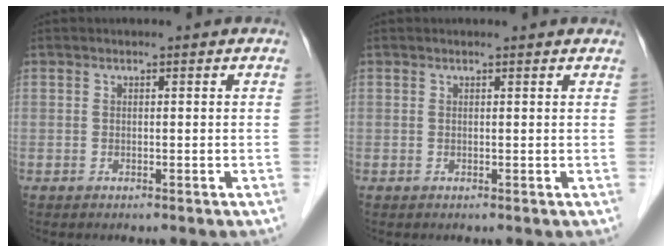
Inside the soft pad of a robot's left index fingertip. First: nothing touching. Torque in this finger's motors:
{"motor_torque": [0.18, -0.25, 0.02, 0.00]}